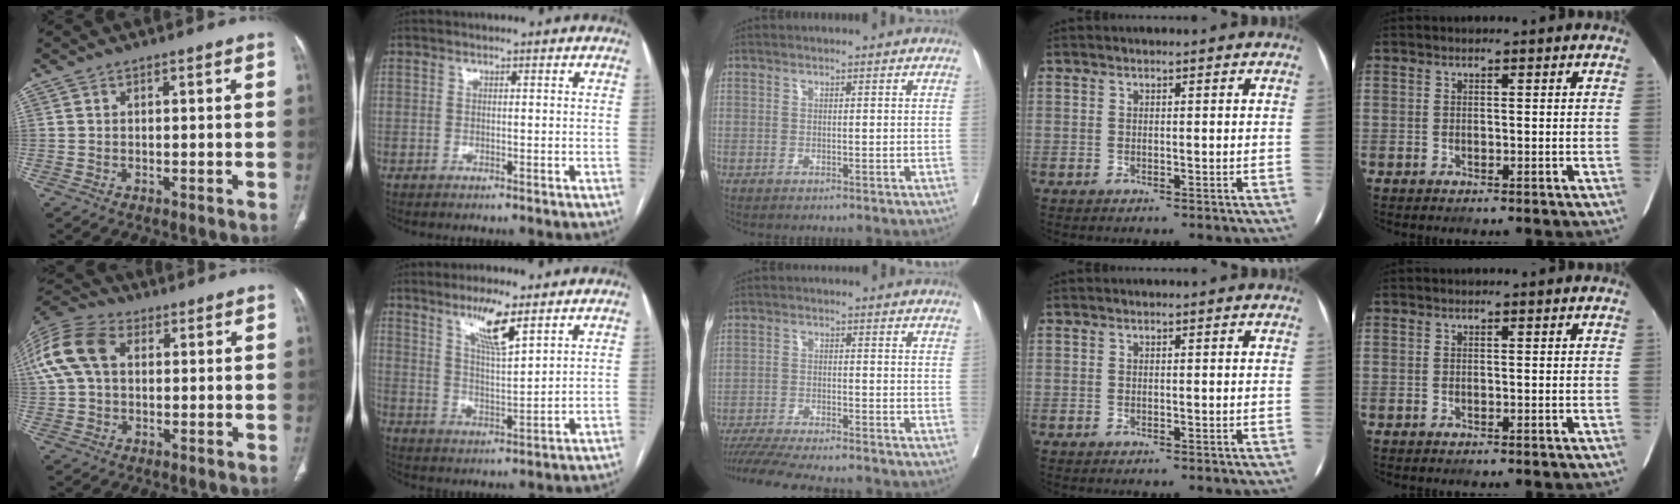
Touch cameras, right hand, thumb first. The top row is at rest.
{"thumb": {"total": 15.8, "force": [3.9, 10.9, 10.8], "torque": [-0.254, 0.037, 0.069]}, "index": {"total": 7.5, "force": [4.8, 0.7, 5.7], "torque": [-0.106, -0.009, 0.089]}, "middle": {"total": 13.3, "force": [-12.0, 1.4, 5.7], "torque": [-0.089, -0.013, -0.181]}}